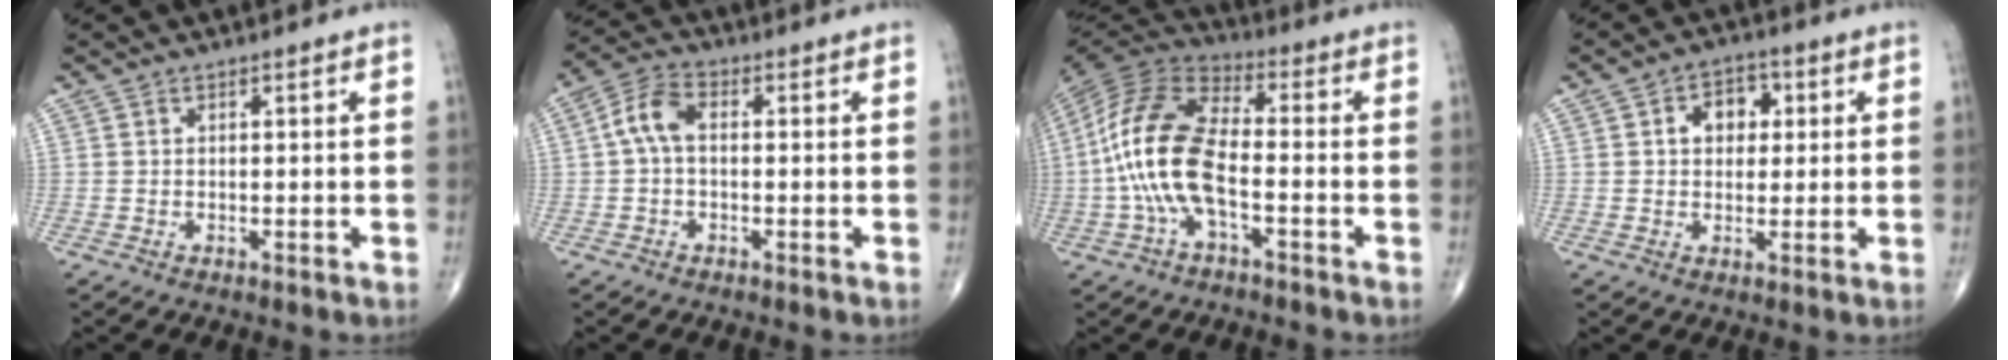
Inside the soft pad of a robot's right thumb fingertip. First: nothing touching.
{"total": 5.8, "force": [0.1, 3.3, 4.7], "torque": [-0.095, 0.019, -0.008]}
{"total": 15.4, "force": [-2.9, 6.9, 13.4], "torque": [-0.285, 0.036, -0.062]}
{"total": 6.2, "force": [1.4, 4.6, 4.0], "torque": [-0.029, 0.009, 0.015]}